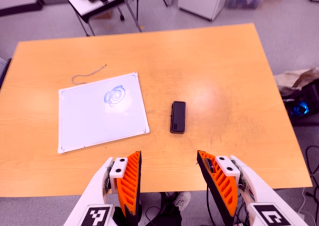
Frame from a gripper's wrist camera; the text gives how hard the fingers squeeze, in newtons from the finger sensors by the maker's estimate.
{"total": 0.0}